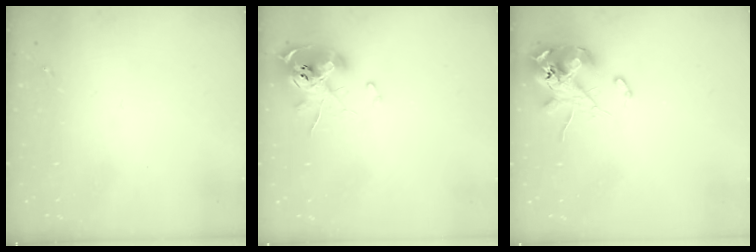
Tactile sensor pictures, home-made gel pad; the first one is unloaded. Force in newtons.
{"total": 13.1, "press": 13.0, "slide": 1.8}
{"total": 12.1, "press": 11.9, "slide": 2.2}